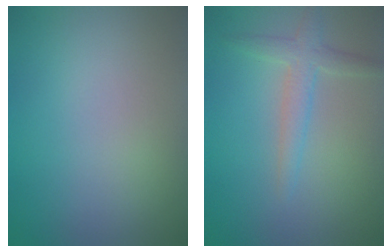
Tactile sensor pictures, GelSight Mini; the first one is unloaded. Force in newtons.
{"total": 2.3, "press": 2.3, "slide": 0.1}